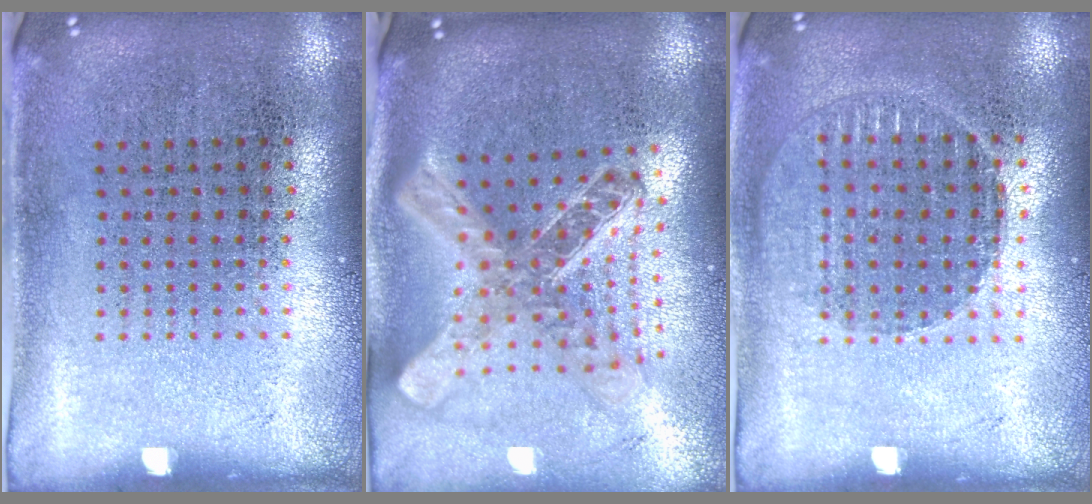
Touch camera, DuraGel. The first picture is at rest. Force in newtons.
{"total": 2.6, "press": 2.0, "slide": 1.6}
{"total": 1.2, "press": 1.2, "slide": 0.3}